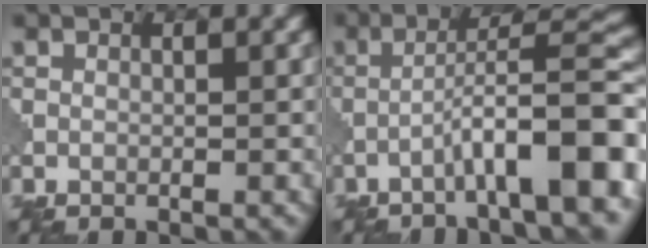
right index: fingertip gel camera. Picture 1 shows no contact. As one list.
[{"total": 9.0, "force": [-3.9, 1.5, 7.9], "torque": [-0.106, 0.029, -0.058]}]